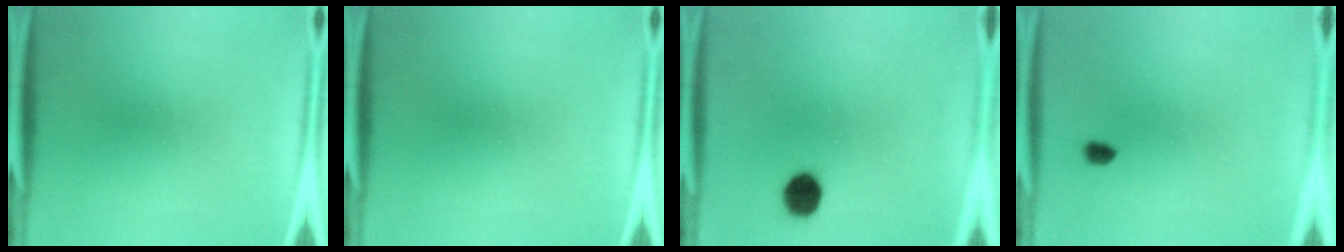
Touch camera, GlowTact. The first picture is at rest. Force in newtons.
{"total": 0.0}
{"total": 6.3}
{"total": 2.1}